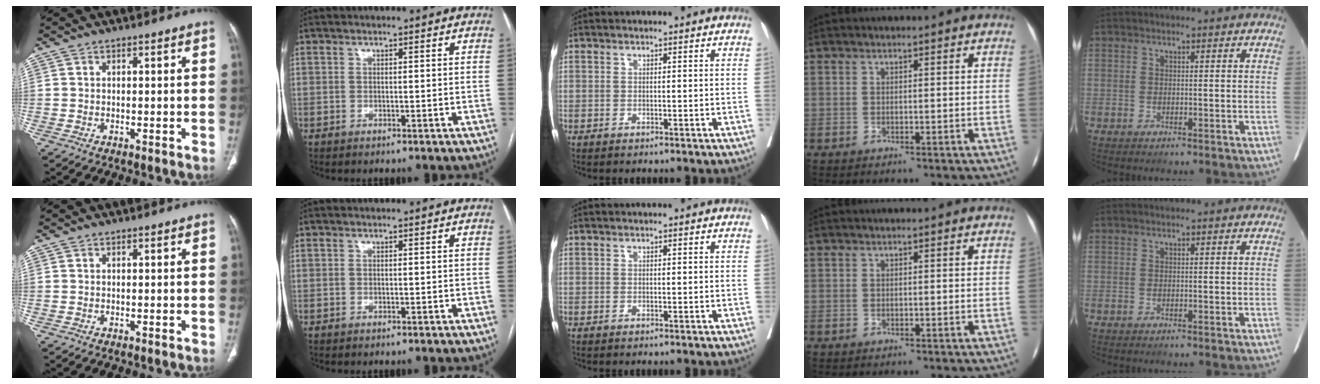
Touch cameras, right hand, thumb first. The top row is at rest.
{}